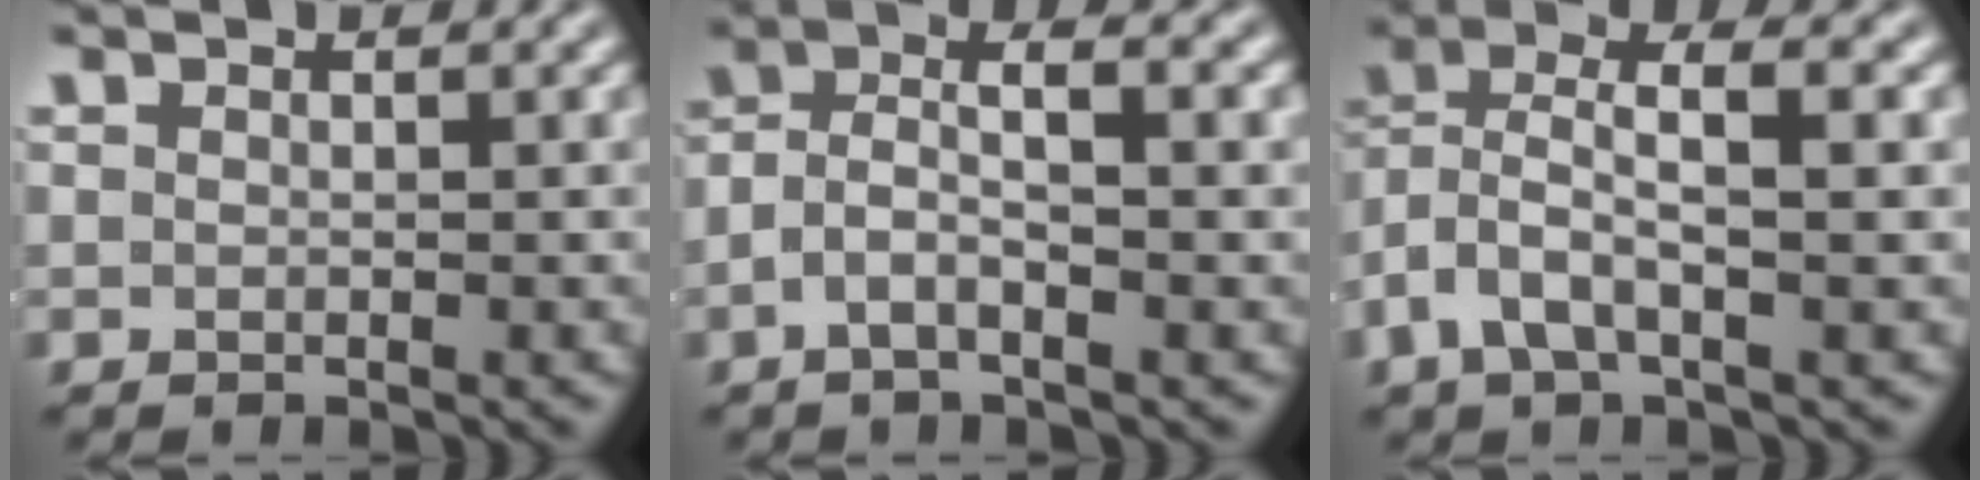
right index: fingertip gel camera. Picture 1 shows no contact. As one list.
[{"total": 3.5, "force": [-0.4, 1.4, 3.2], "torque": [-0.061, -0.011, -0.007]}, {"total": 4.9, "force": [0.8, 3.0, 3.8], "torque": [-0.098, -0.018, 0.022]}]